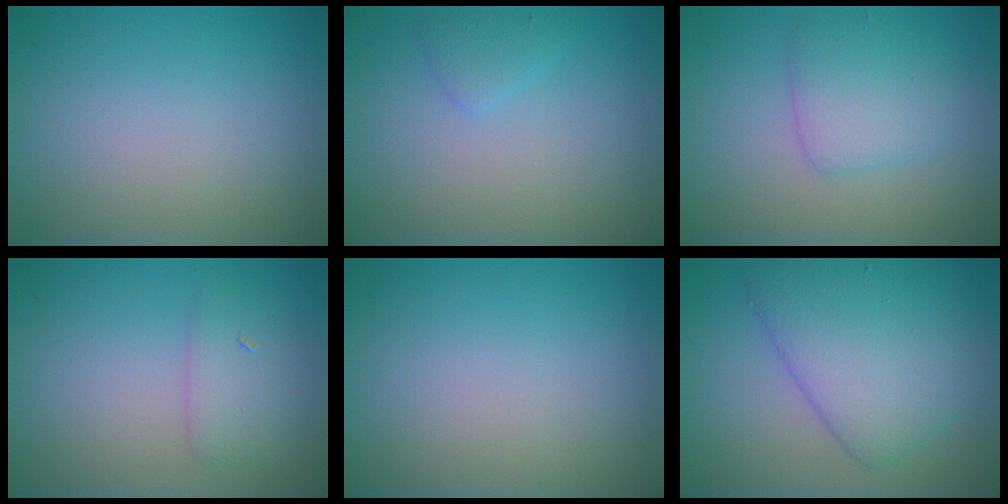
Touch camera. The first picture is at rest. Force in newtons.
{"total": 1.3, "press": 1.3, "slide": 0.1}
{"total": 3.3, "press": 3.3, "slide": 0.1}
{"total": 2.1, "press": 2.1, "slide": 0.1}
{"total": 0.0}
{"total": 6.6, "press": 6.6, "slide": 0.1}